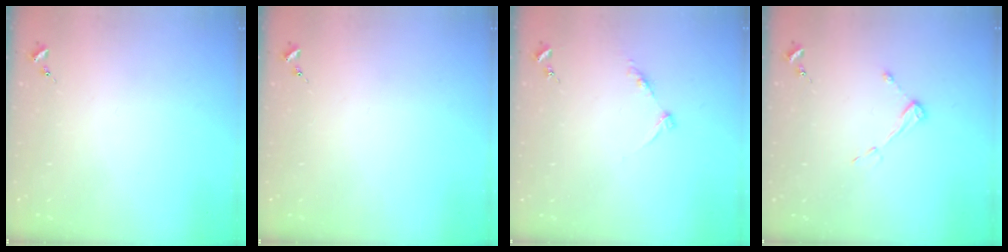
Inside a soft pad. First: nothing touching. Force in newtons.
{"total": 0.0}
{"total": 6.2, "press": 6.2, "slide": 0.7}
{"total": 4.2, "press": 4.2, "slide": 0.6}